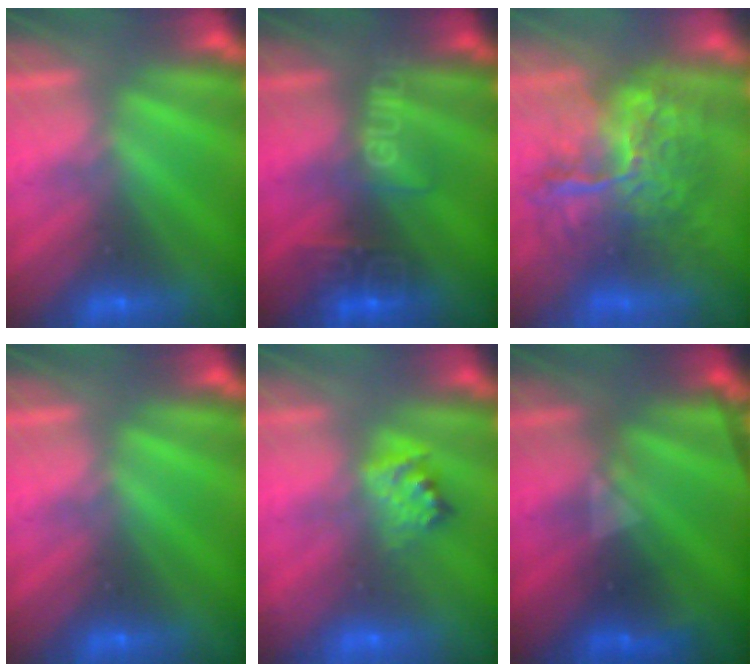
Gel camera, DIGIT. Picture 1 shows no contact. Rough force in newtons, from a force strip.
{"total": 2.7}
{"total": 11.2}
{"total": 0.0}
{"total": 2.4}
{"total": 2.3}